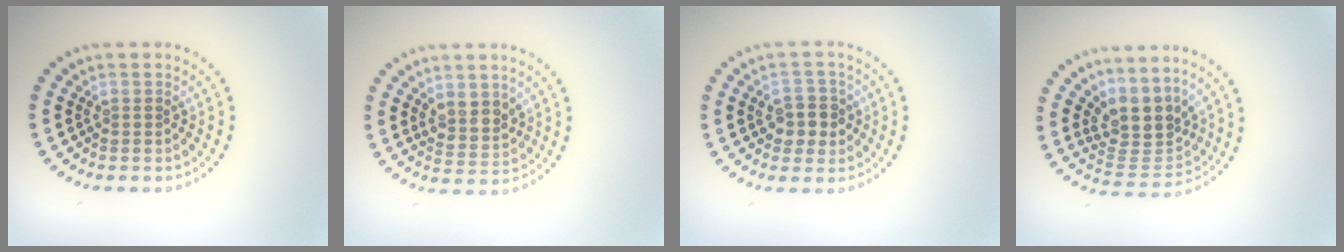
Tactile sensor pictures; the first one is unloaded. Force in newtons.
{"total": 2.4, "press": 2.1, "slide": 1.2}
{"total": 2.8, "press": 2.8, "slide": 0.4}
{"total": 4.1, "press": 3.4, "slide": 2.3}